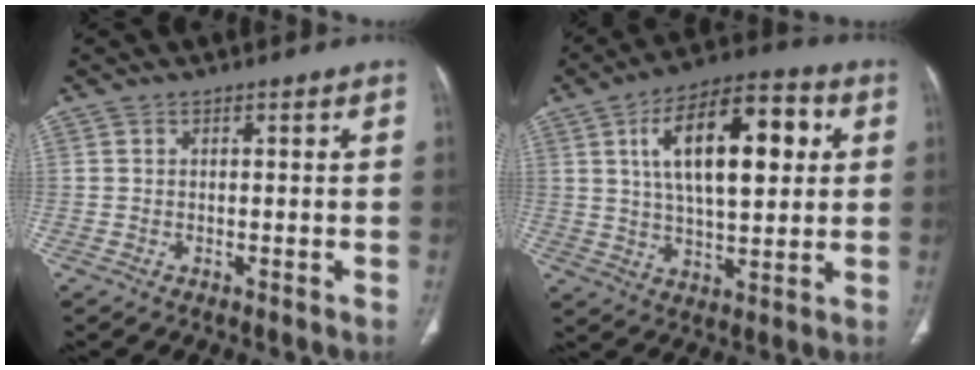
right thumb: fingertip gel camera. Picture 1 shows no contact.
{"total": 18.9, "force": [5.1, 8.5, 16.1], "torque": [-0.238, 0.007, 0.080]}